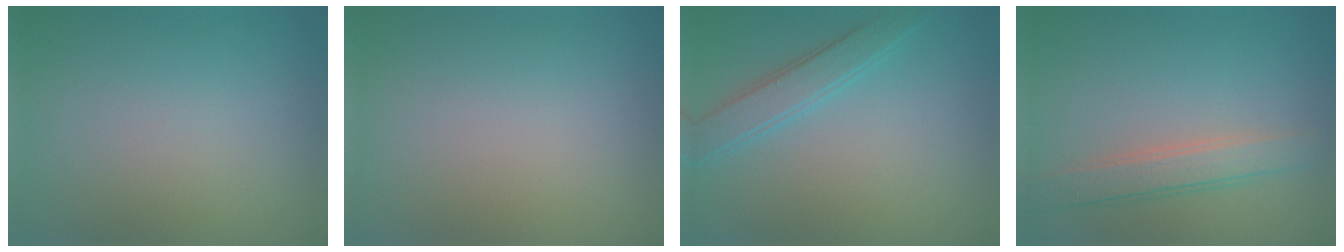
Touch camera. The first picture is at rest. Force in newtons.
{"total": 0.0}
{"total": 2.8, "press": 2.8, "slide": 0.1}
{"total": 3.0, "press": 3.0, "slide": 0.2}